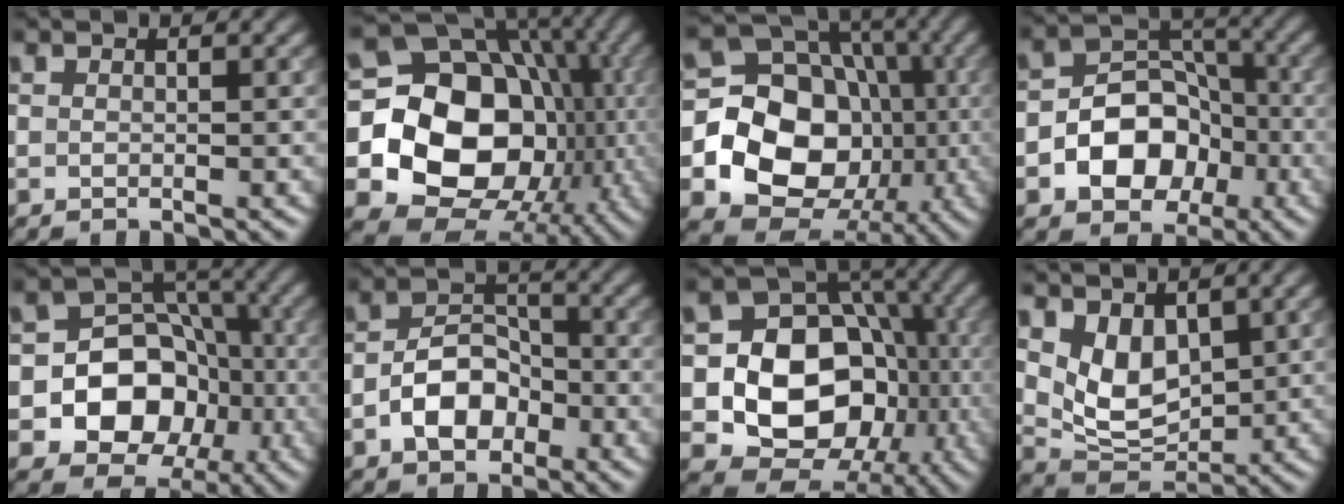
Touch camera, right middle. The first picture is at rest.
{"total": 18.4, "force": [-1.9, 15.3, 10.0], "torque": [-0.140, -0.020, -0.044]}
{"total": 16.7, "force": [-3.1, 14.3, 8.0], "torque": [-0.136, -0.014, -0.073]}
{"total": 7.7, "force": [-2.6, 5.8, 4.4], "torque": [-0.047, 0.005, -0.061]}
{"total": 10.7, "force": [-3.0, 9.1, 4.8], "torque": [-0.070, 0.008, -0.083]}
{"total": 4.9, "force": [-2.0, 3.2, 3.0], "torque": [-0.050, 0.005, -0.038]}
{"total": 14.2, "force": [-2.5, 11.7, 7.8], "torque": [-0.106, -0.007, -0.062]}
{"total": 5.1, "force": [1.7, 3.3, 3.5], "torque": [-0.069, -0.015, 0.037]}